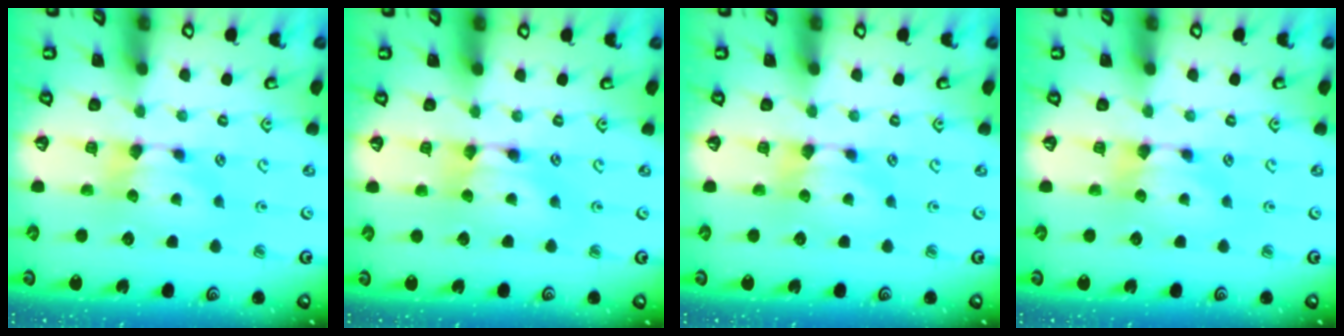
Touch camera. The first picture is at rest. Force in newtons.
{"total": 1.9, "press": 1.9, "slide": 0.1}
{"total": 0.0}
{"total": 0.0}